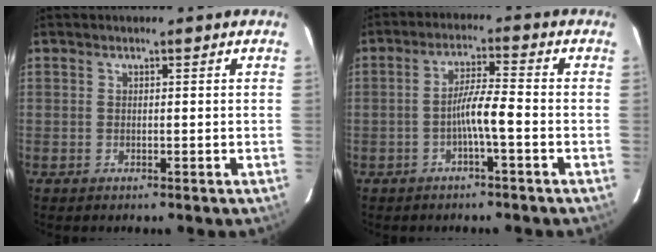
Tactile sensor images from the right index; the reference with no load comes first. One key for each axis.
{"total": 4.9, "fx": -1.7, "fy": -0.1, "fz": 4.6, "tx": -0.085, "ty": 0.010, "tz": -0.030}